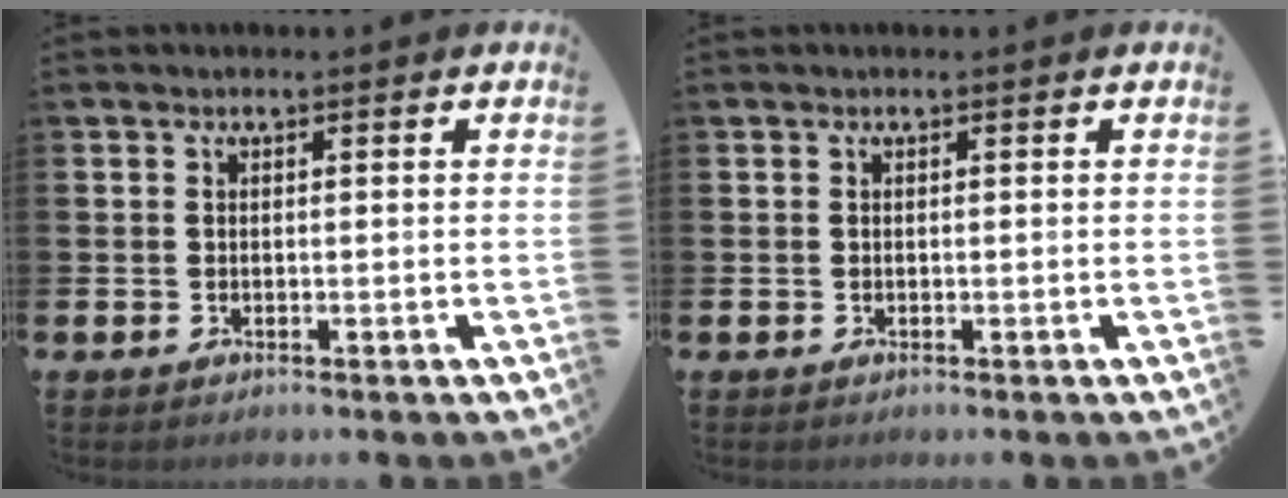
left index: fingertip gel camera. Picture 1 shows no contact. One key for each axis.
{"total": 0.0}